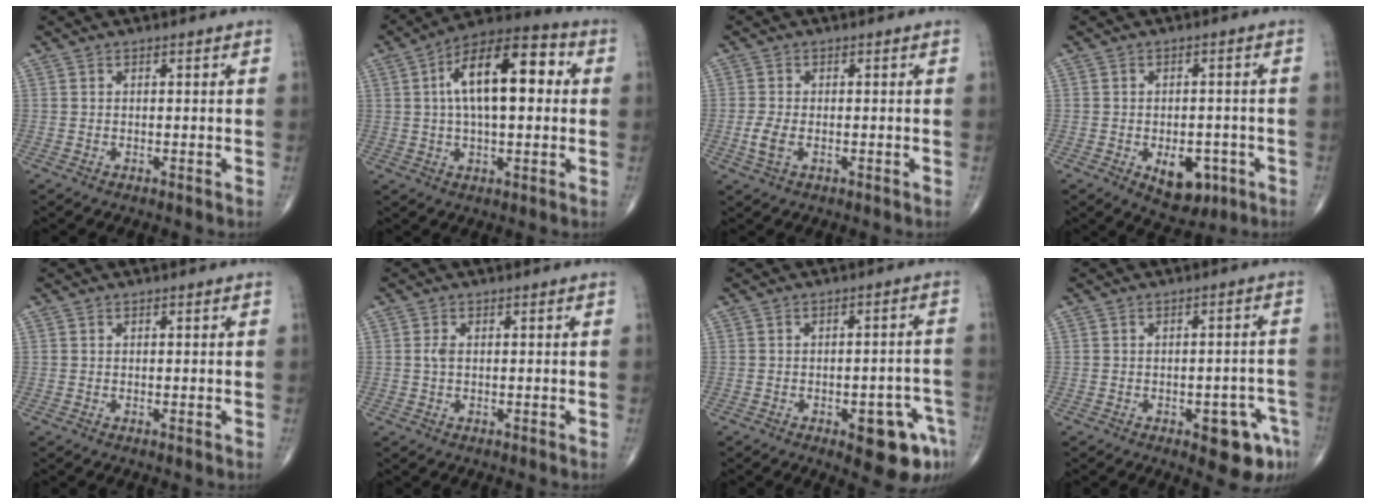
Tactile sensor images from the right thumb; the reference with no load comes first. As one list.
[{"total": 17.1, "force": [2.9, 7.7, 14.9], "torque": [-0.230, 0.030, 0.038]}, {"total": 3.3, "force": [-0.8, 1.7, 2.7], "torque": [-0.065, -0.003, -0.018]}, {"total": 7.8, "force": [-3.0, 4.7, 5.5], "torque": [-0.051, 0.009, -0.031]}, {"total": 0.0}, {"total": 1.3, "force": [0.1, 0.7, 1.1], "torque": [-0.023, 0.000, 0.001]}, {"total": 10.2, "force": [-4.9, 3.7, 8.1], "torque": [-0.072, 0.029, -0.053]}, {"total": 8.1, "force": [-3.9, 3.2, 6.4], "torque": [-0.054, 0.022, -0.041]}]